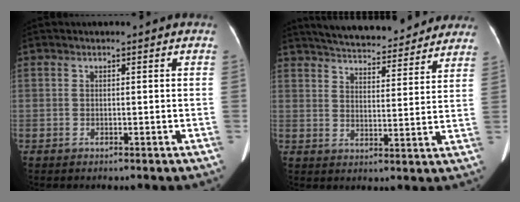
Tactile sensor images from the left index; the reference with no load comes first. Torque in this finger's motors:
{"motor_torque": [0.62, -1.00, 0.21, 0.05]}